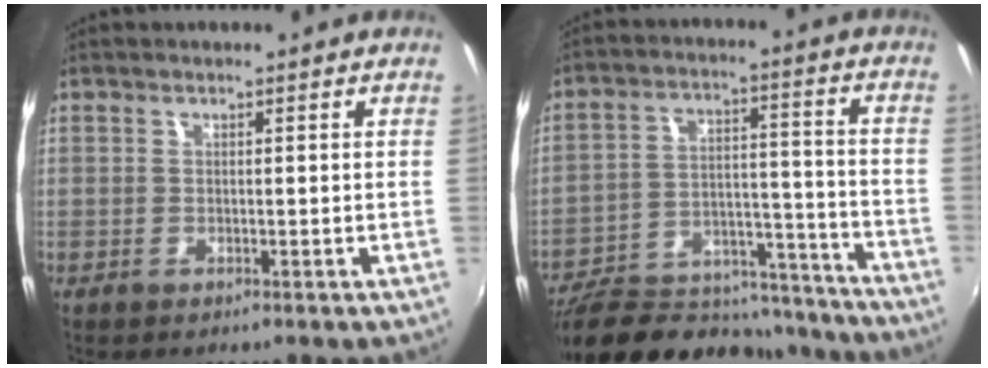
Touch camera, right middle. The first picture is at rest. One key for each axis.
{"total": 27.8, "fx": -23.2, "fy": 10.3, "fz": 11.3, "tx": -0.217, "ty": 0.017, "tz": -0.312}